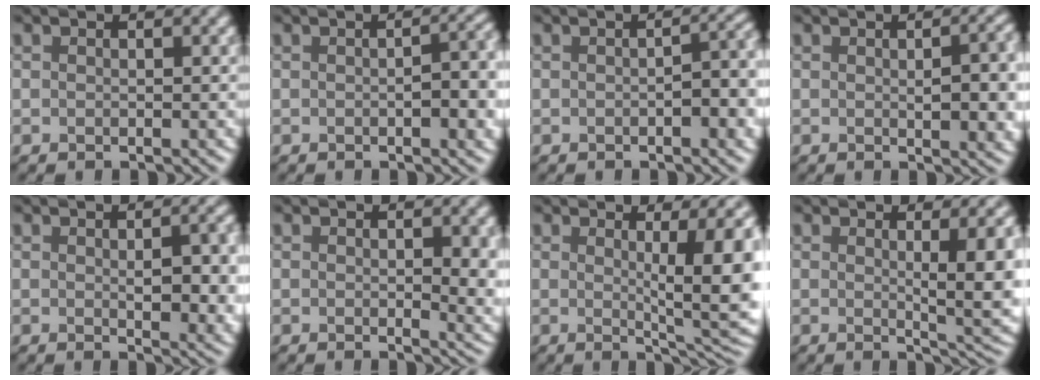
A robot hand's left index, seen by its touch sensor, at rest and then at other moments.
{"total": 4.2, "force": [-0.4, 1.3, 3.9], "torque": [-0.047, 0.000, -0.001]}
{"total": 3.5, "force": [-0.6, 1.1, 3.3], "torque": [-0.041, 0.003, -0.005]}
{"total": 5.0, "force": [0.0, 1.6, 4.8], "torque": [-0.057, -0.005, 0.007]}
{"total": 6.0, "force": [0.0, 2.1, 5.6], "torque": [-0.066, -0.009, 0.010]}
{"total": 3.3, "force": [0.1, 1.0, 3.1], "torque": [-0.041, -0.008, 0.002]}
{"total": 8.4, "force": [1.0, 2.1, 8.0], "torque": [-0.098, -0.009, 0.018]}
{"total": 6.6, "force": [0.6, 1.5, 6.4], "torque": [-0.076, -0.010, 0.013]}